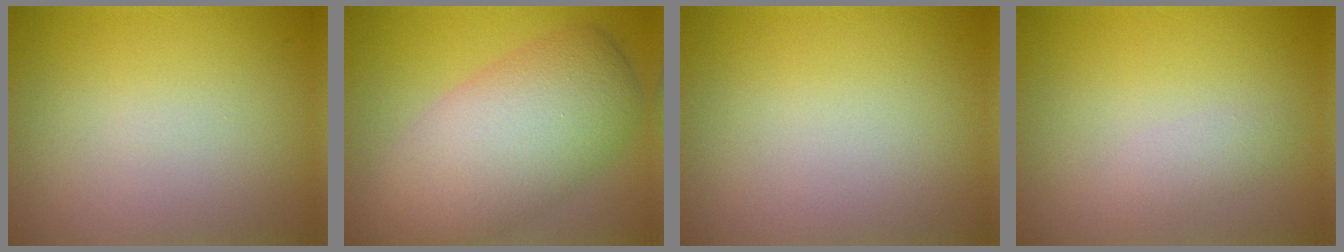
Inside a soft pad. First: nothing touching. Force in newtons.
{"total": 9.5, "press": 9.5, "slide": 0.7}
{"total": 0.0}
{"total": 1.2, "press": 1.2, "slide": 0.0}